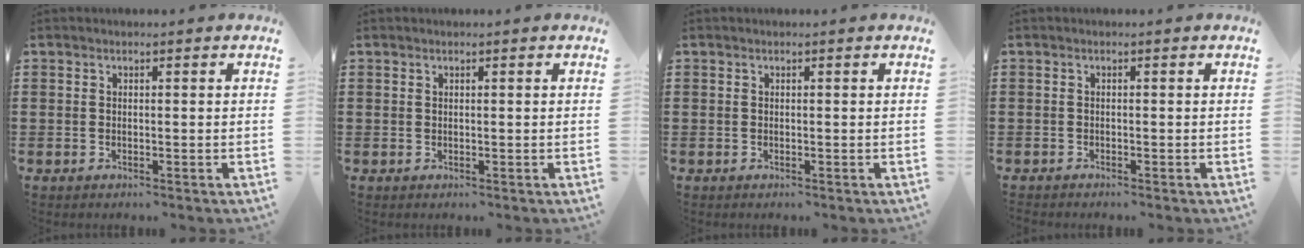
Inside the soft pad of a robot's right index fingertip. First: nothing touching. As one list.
[{"total": 0.0}, {"total": 0.0}, {"total": 0.8, "force": [-0.8, -0.1, 0.0], "torque": [0.000, -0.004, -0.017]}]